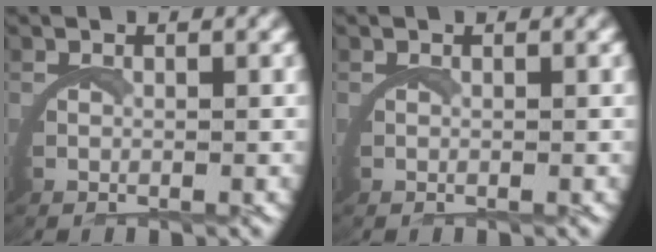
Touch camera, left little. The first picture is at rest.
{"total": 0.0}